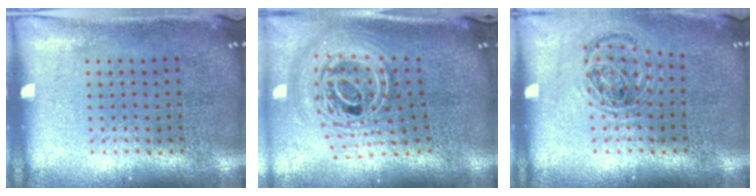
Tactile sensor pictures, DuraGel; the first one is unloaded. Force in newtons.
{"total": 2.9, "press": 2.0, "slide": 2.1}
{"total": 1.0, "press": 1.0, "slide": 0.1}